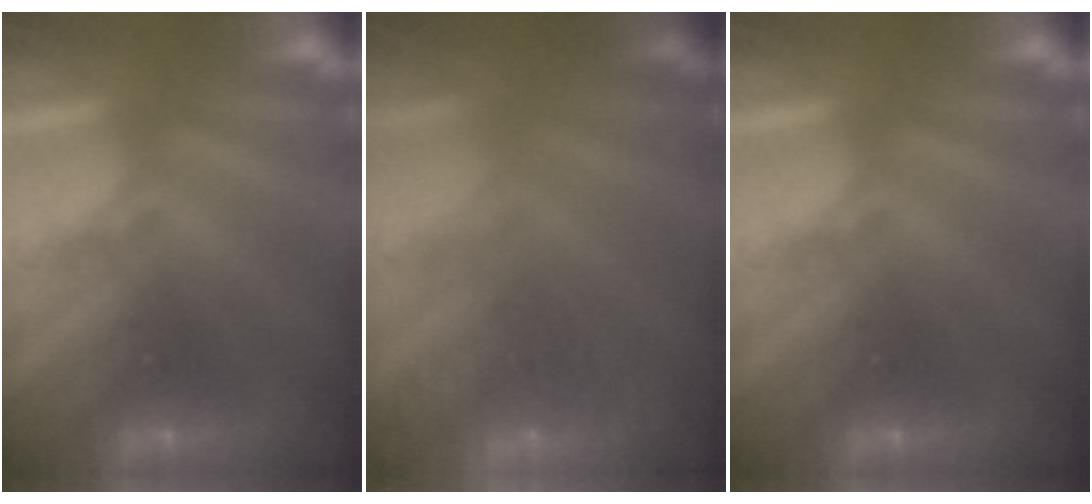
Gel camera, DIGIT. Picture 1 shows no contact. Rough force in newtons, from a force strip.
{"total": 6.8}
{"total": 0.0}